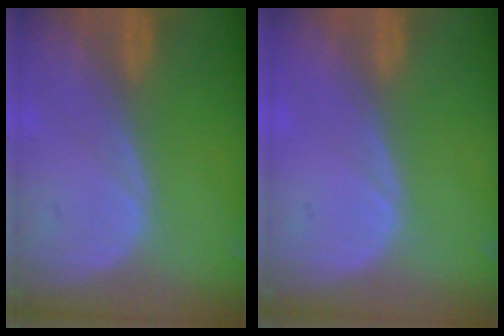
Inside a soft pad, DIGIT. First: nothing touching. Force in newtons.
{"total": 0.6, "press": 0.1, "slide": 0.6}